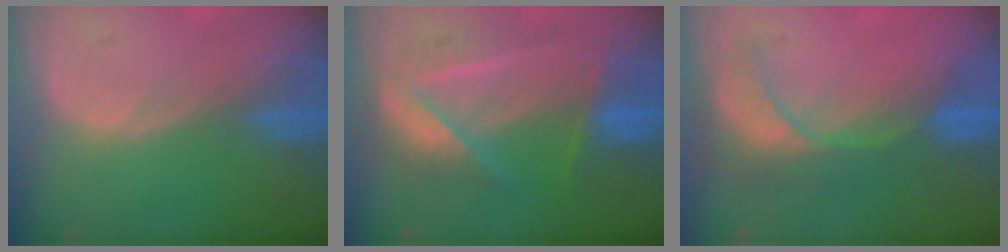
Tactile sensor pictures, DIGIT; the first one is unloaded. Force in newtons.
{"total": 7.8, "press": 7.6, "slide": 1.8}
{"total": 8.6, "press": 7.6, "slide": 4.0}